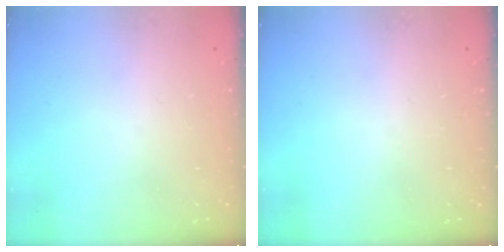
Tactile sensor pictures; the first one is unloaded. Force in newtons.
{"total": 0.0}